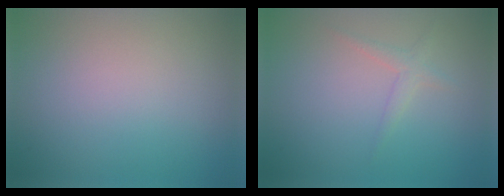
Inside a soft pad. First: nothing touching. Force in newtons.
{"total": 1.2, "press": 1.2, "slide": 0.0}